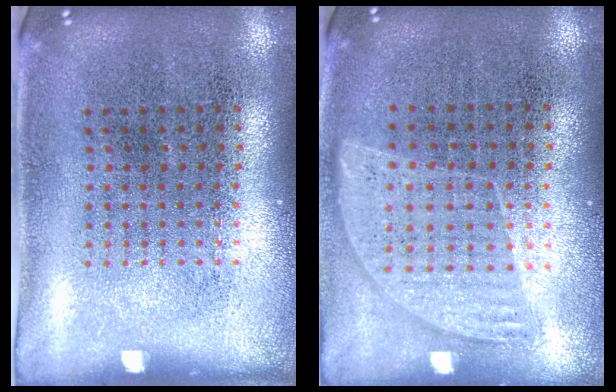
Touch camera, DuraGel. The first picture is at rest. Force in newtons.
{"total": 0.9, "press": 0.8, "slide": 0.3}